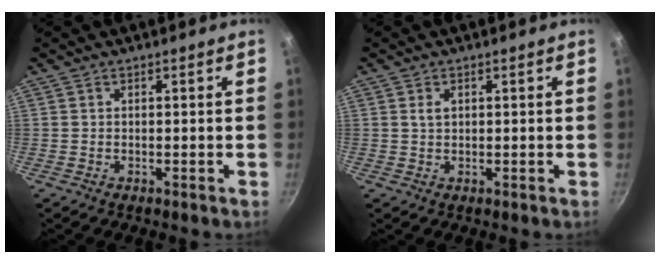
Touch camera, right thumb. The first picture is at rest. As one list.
[{"total": 1.6, "force": [0.5, 1.1, 1.1], "torque": [-0.016, 0.001, 0.010]}]